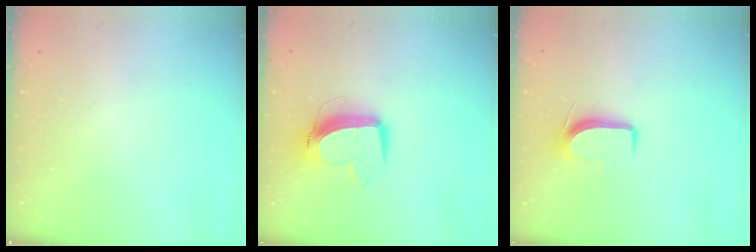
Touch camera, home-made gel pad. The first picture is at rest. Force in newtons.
{"total": 12.1, "press": 12.0, "slide": 1.4}
{"total": 8.0, "press": 8.0, "slide": 0.9}